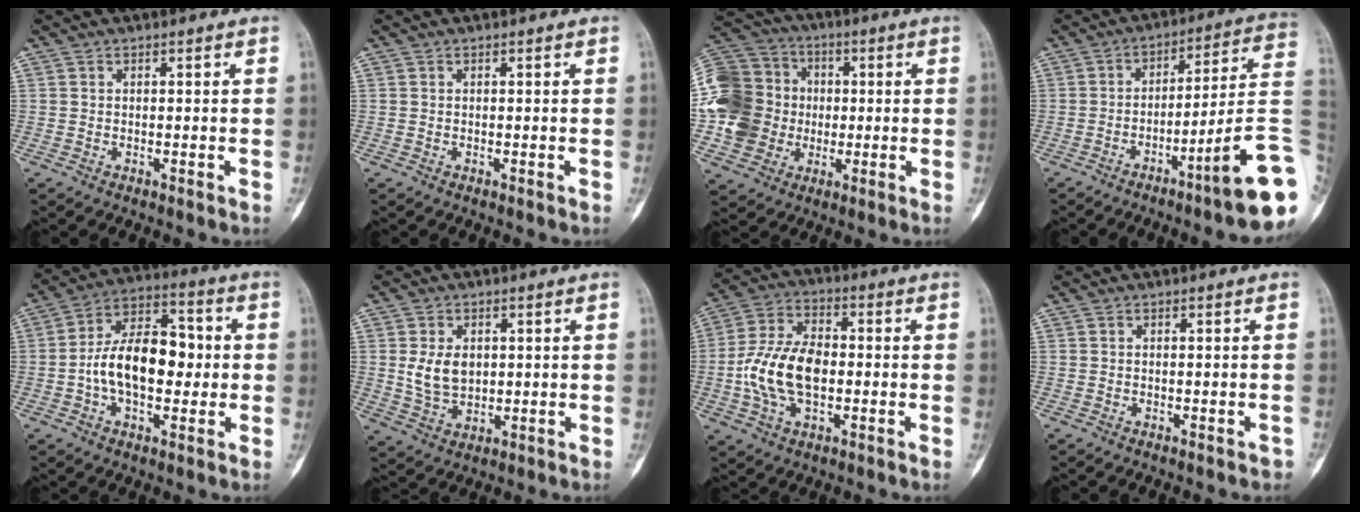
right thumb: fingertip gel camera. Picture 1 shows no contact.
{"total": 0.0}
{"total": 18.5, "force": [-0.7, 16.6, 8.2], "torque": [-0.155, 0.033, -0.007]}
{"total": 16.8, "force": [-6.2, 1.4, 15.6], "torque": [-0.175, 0.042, -0.090]}
{"total": 15.2, "force": [-0.9, 8.9, 12.3], "torque": [-0.189, 0.037, -0.022]}
{"total": 6.9, "force": [1.0, 4.9, 4.7], "torque": [-0.072, -0.008, 0.028]}
{"total": 13.5, "force": [-1.6, 8.0, 10.7], "torque": [-0.208, 0.024, -0.031]}
{"total": 1.1, "force": [-0.9, 0.5, 0.5], "torque": [-0.010, 0.005, -0.007]}